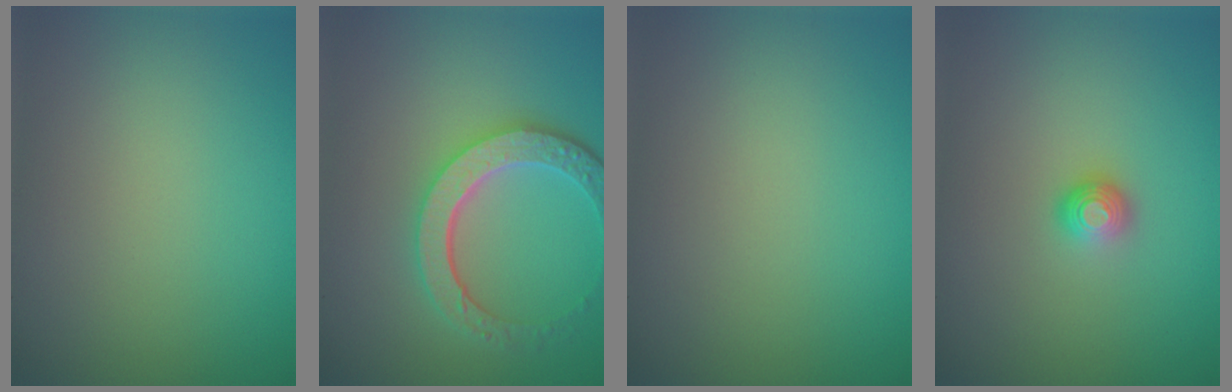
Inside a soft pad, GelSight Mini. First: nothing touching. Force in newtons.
{"total": 5.6, "press": 4.3, "slide": 3.6}
{"total": 0.0}
{"total": 1.5, "press": 1.1, "slide": 1.0}